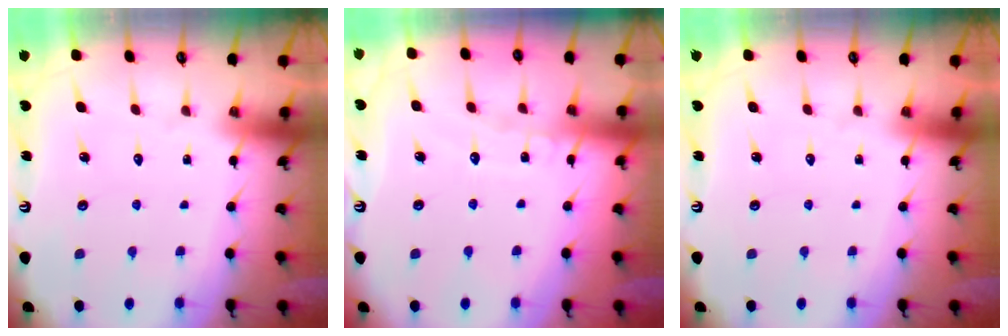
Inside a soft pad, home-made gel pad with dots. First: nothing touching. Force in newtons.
{"total": 6.0, "press": 6.0, "slide": 0.6}
{"total": 0.0}